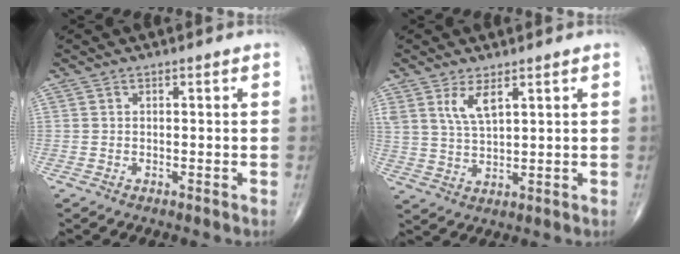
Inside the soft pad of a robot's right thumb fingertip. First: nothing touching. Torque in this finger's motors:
{"motor_torque": [-0.03, 0.16, 0.37, 0.18, 0.07]}